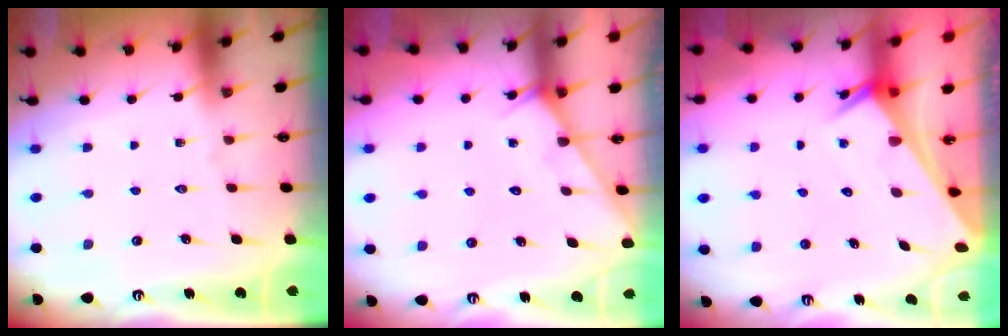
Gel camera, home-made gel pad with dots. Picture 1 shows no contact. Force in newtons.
{"total": 5.0, "press": 5.0, "slide": 0.4}
{"total": 2.6, "press": 2.6, "slide": 0.1}